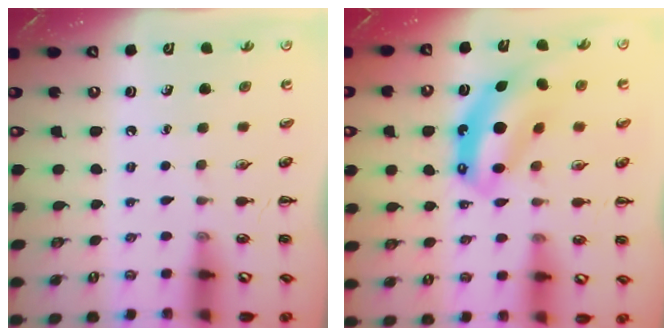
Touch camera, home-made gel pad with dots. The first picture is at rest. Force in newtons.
{"total": 10.9, "press": 10.5, "slide": 3.0}